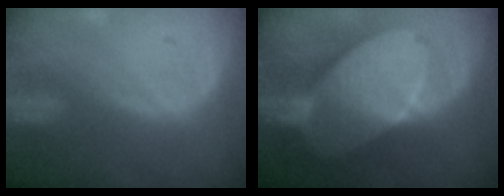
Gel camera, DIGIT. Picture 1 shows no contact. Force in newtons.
{"total": 10.3, "press": 10.3, "slide": 0.7}